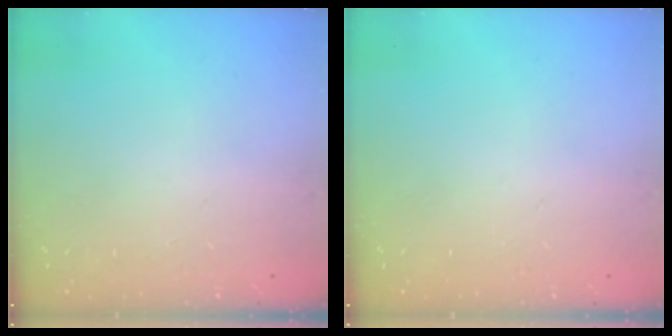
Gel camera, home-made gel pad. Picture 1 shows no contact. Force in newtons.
{"total": 0.0}